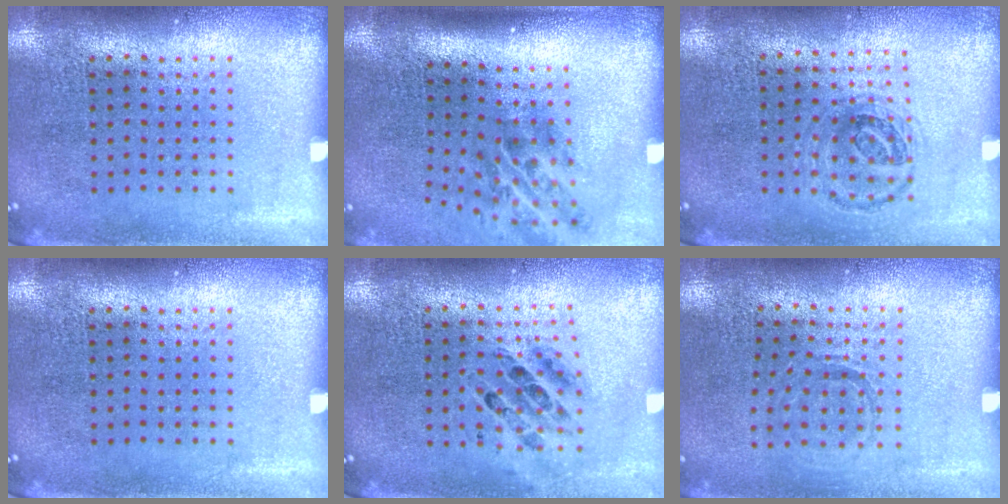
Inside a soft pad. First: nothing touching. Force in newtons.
{"total": 2.1, "press": 1.3, "slide": 1.7}
{"total": 1.0, "press": 0.9, "slide": 0.2}
{"total": 0.0}
{"total": 0.7, "press": 0.7, "slide": 0.2}
{"total": 0.9, "press": 0.9, "slide": 0.1}